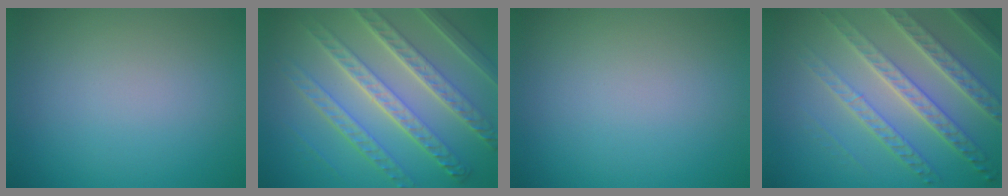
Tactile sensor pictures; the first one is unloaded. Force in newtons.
{"total": 8.3, "press": 6.2, "slide": 5.5}
{"total": 0.0}
{"total": 7.8, "press": 5.4, "slide": 5.6}